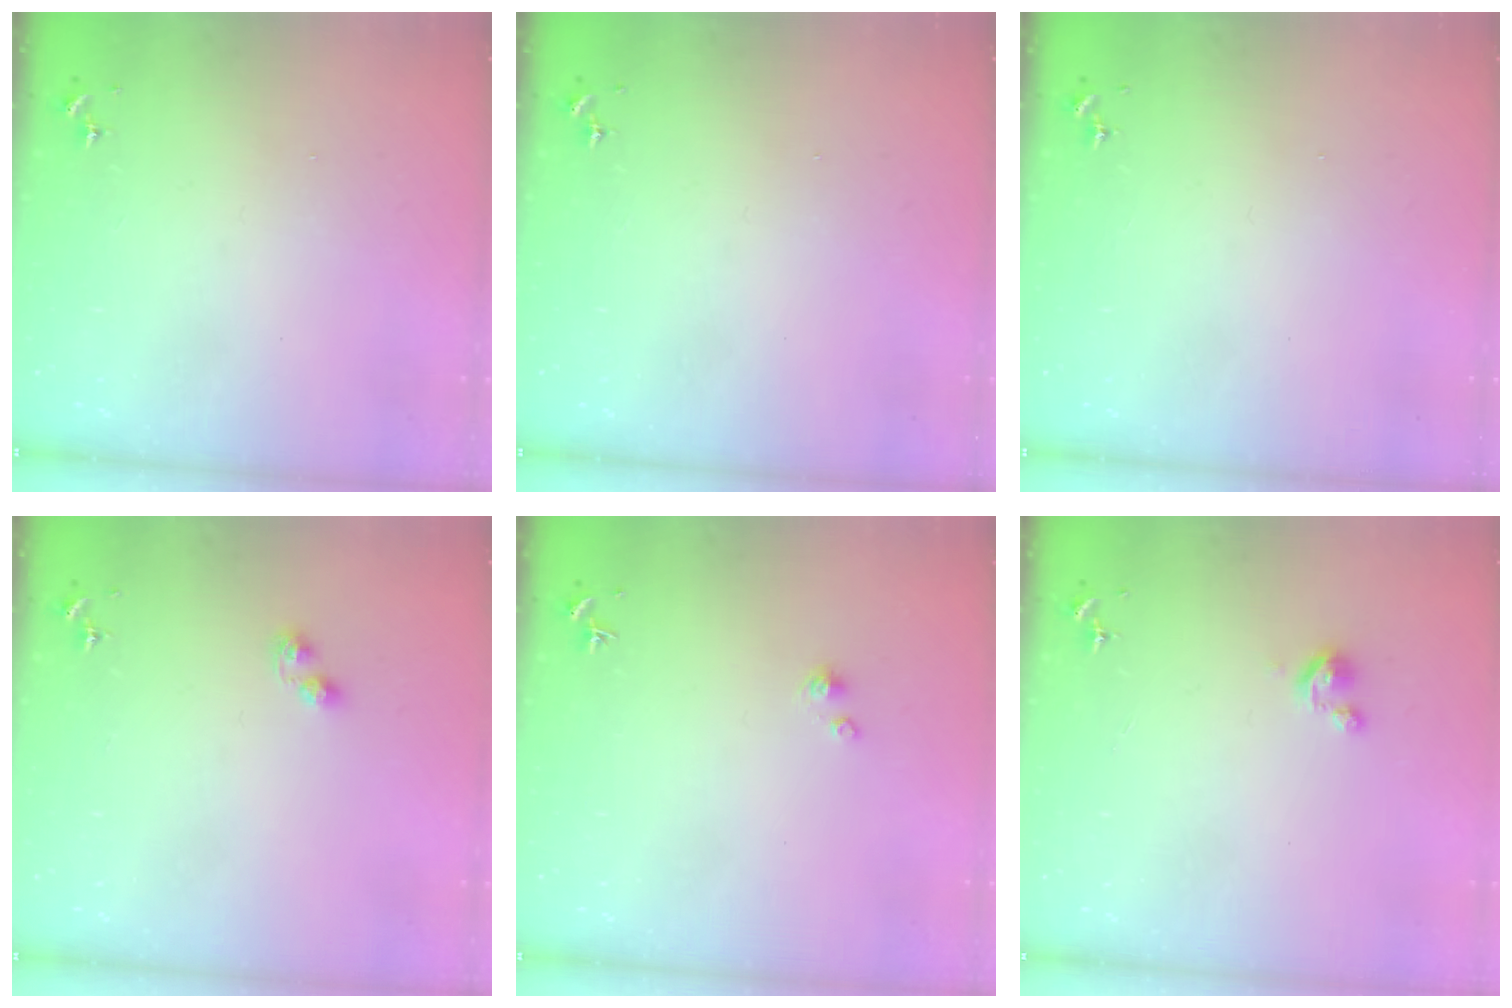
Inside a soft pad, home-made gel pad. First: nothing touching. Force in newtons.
{"total": 0.0}
{"total": 0.0}
{"total": 3.7, "press": 3.7, "slide": 0.6}
{"total": 2.1, "press": 2.1, "slide": 0.2}
{"total": 2.8, "press": 2.8, "slide": 0.3}